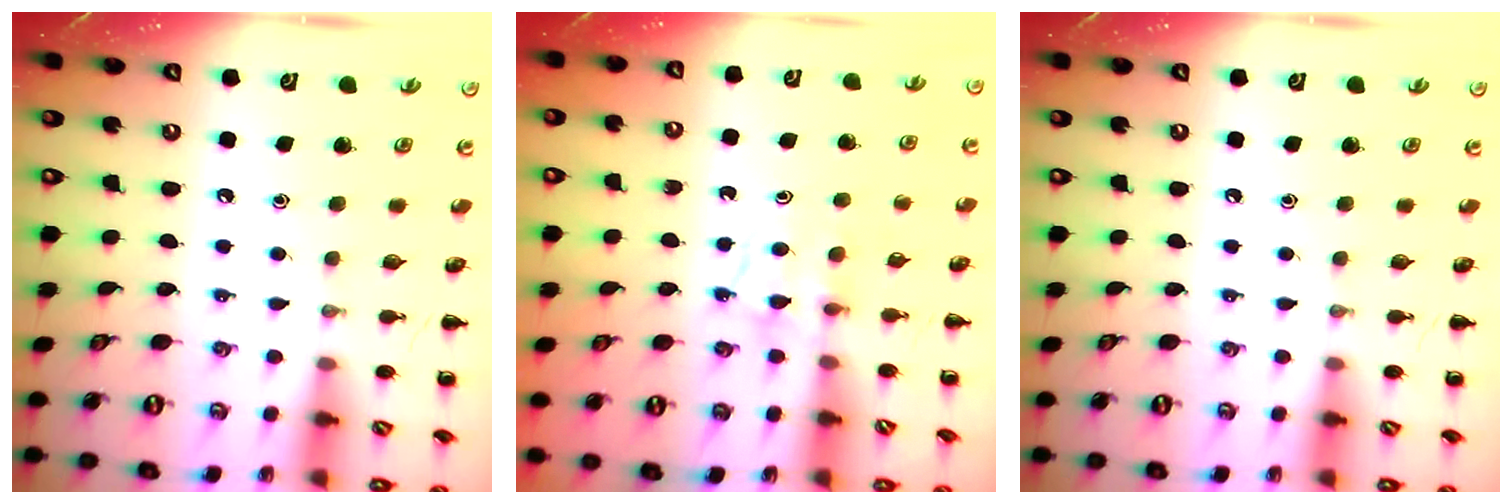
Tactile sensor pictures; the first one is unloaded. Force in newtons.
{"total": 5.1, "press": 4.9, "slide": 1.5}
{"total": 0.0}